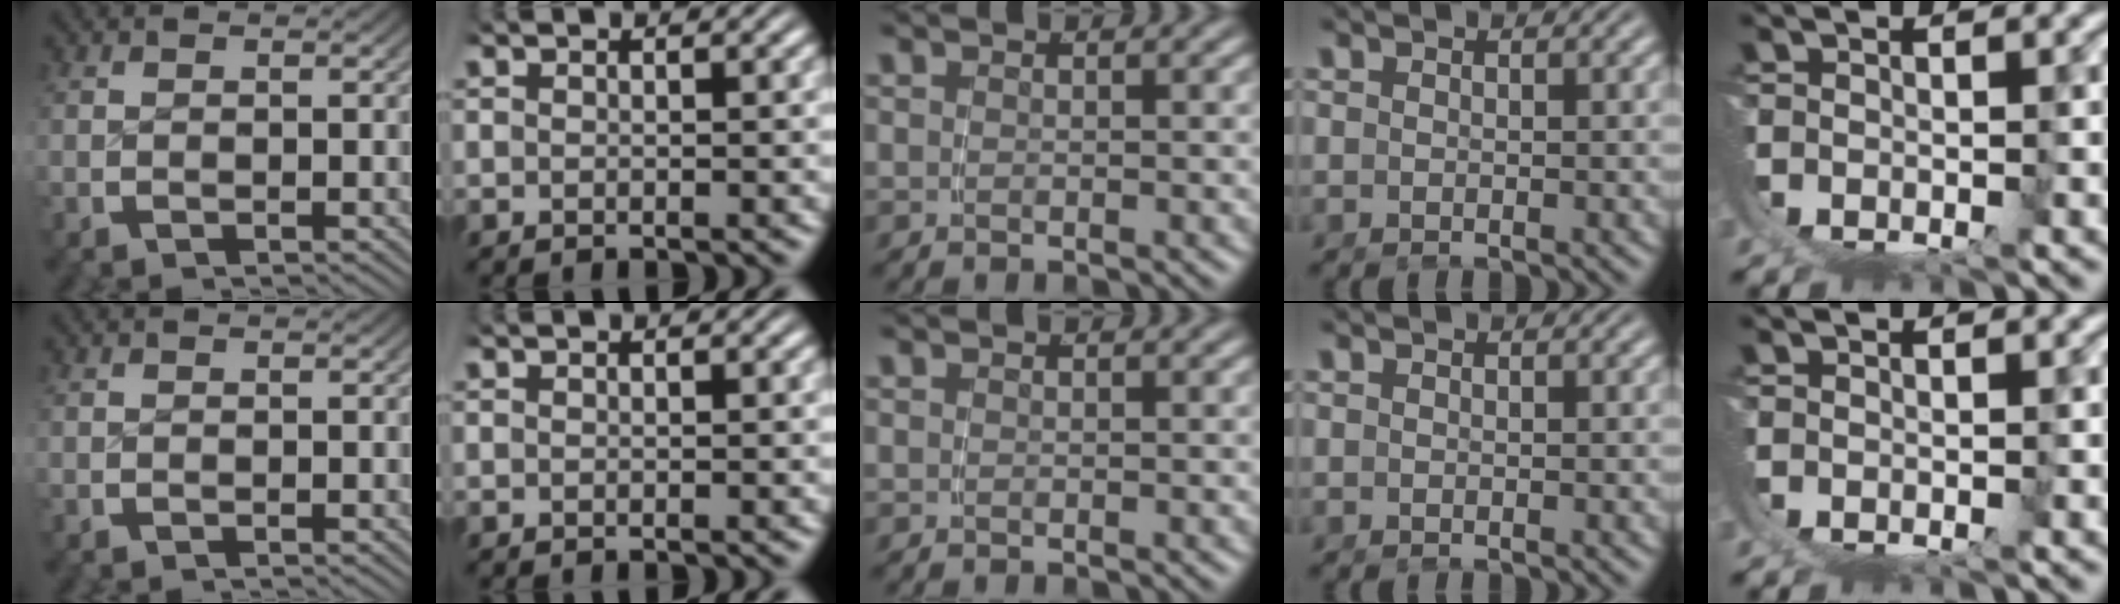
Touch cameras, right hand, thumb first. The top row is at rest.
{}